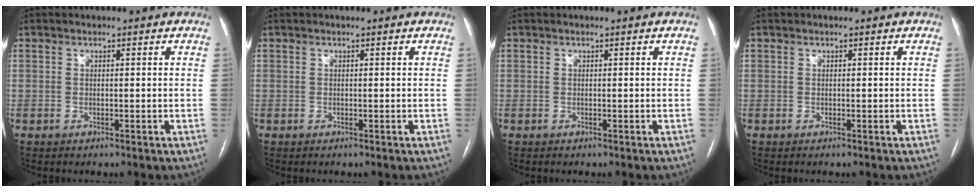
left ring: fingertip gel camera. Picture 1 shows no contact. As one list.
[{"total": 0.0}, {"total": 0.0}, {"total": 0.0}]